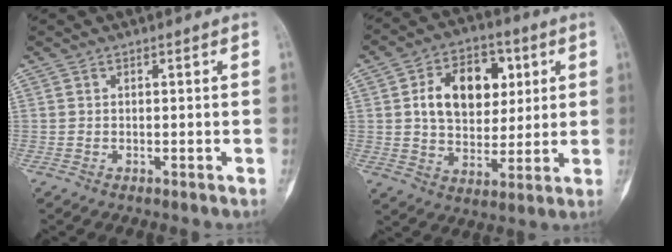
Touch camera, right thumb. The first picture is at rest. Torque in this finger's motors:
{"motor_torque": [-0.63, 1.02, 1.00, -0.21, 0.08]}